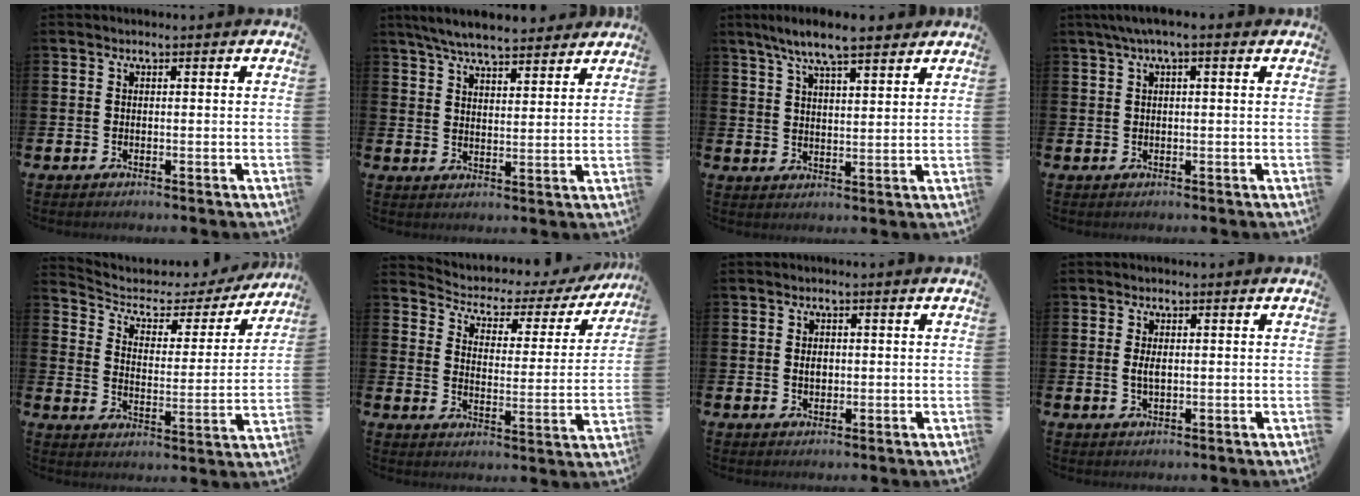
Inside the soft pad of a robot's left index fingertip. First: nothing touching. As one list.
[{"total": 6.8, "force": [6.5, 1.0, 1.8], "torque": [-0.053, -0.027, 0.118]}, {"total": 7.6, "force": [6.8, 1.1, 3.3], "torque": [-0.078, -0.019, 0.123]}, {"total": 2.5, "force": [1.3, 0.4, 2.1], "torque": [-0.037, 0.004, 0.022]}, {"total": 5.0, "force": [4.2, 2.4, 1.4], "torque": [-0.059, -0.033, 0.063]}, {"total": 3.8, "force": [3.2, 1.9, 0.8], "torque": [-0.043, -0.028, 0.044]}, {"total": 1.6, "force": [0.2, 1.2, 1.1], "torque": [0.001, -0.001, -0.002]}, {"total": 1.9, "force": [0.2, 0.9, 1.7], "torque": [-0.027, 0.001, 0.001]}]